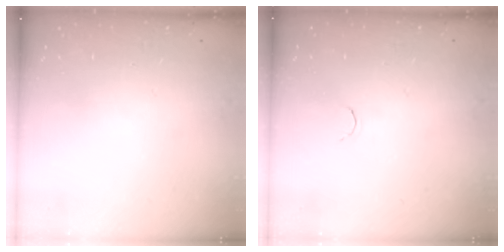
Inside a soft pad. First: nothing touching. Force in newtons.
{"total": 1.8, "press": 1.7, "slide": 0.4}